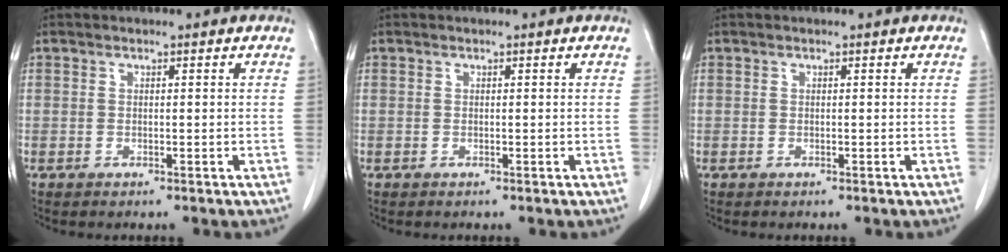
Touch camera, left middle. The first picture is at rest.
{"total": 0.0}
{"total": 0.0}